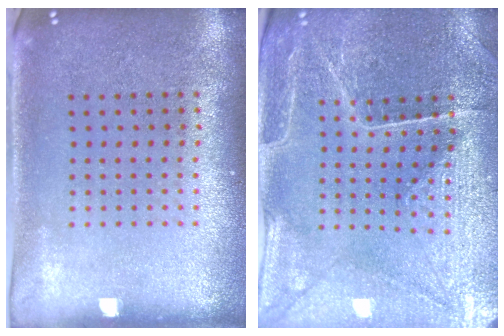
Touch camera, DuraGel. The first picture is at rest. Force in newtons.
{"total": 2.7, "press": 2.7, "slide": 0.2}